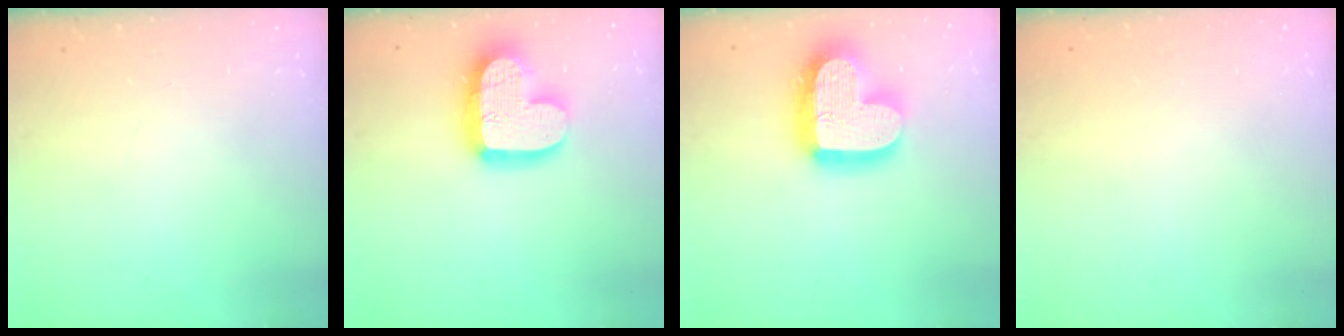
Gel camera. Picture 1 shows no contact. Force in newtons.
{"total": 17.0, "press": 16.9, "slide": 1.4}
{"total": 20.7, "press": 20.7, "slide": 1.7}
{"total": 0.0}